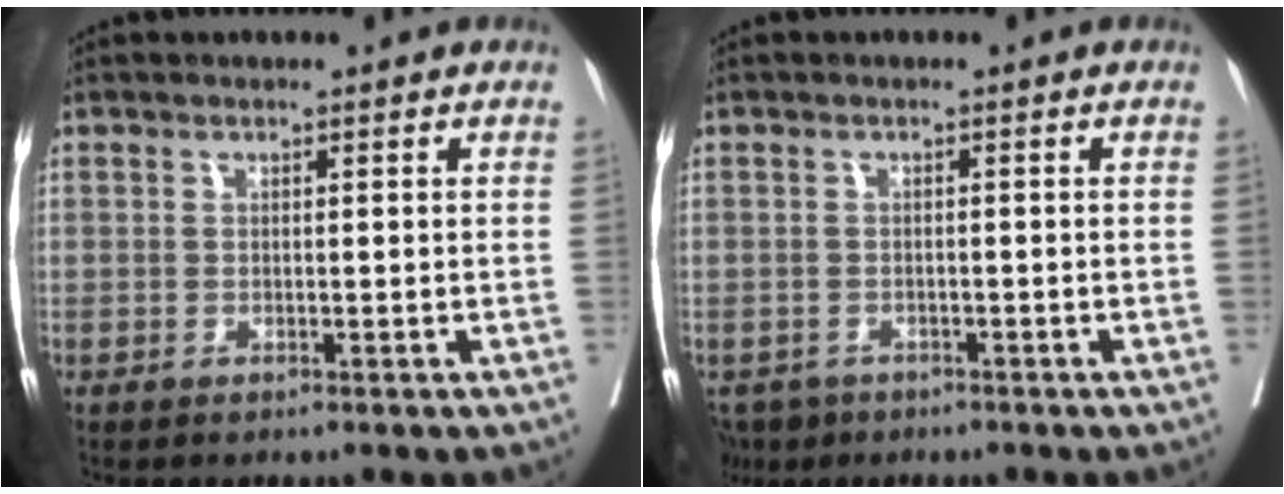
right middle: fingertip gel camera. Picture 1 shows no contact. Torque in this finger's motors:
{"motor_torque": [-0.35, -0.38, 0.01, -0.01]}